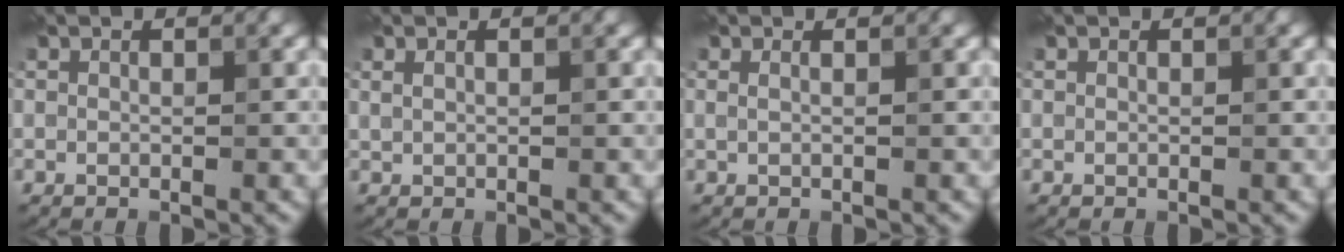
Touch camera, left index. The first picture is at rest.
{"total": 0.6, "force": [0.3, 0.3, 0.4], "torque": [-0.011, 0.002, 0.007]}
{"total": 1.3, "force": [0.6, 0.6, 1.0], "torque": [-0.006, -0.007, -0.006]}
{"total": 0.0}